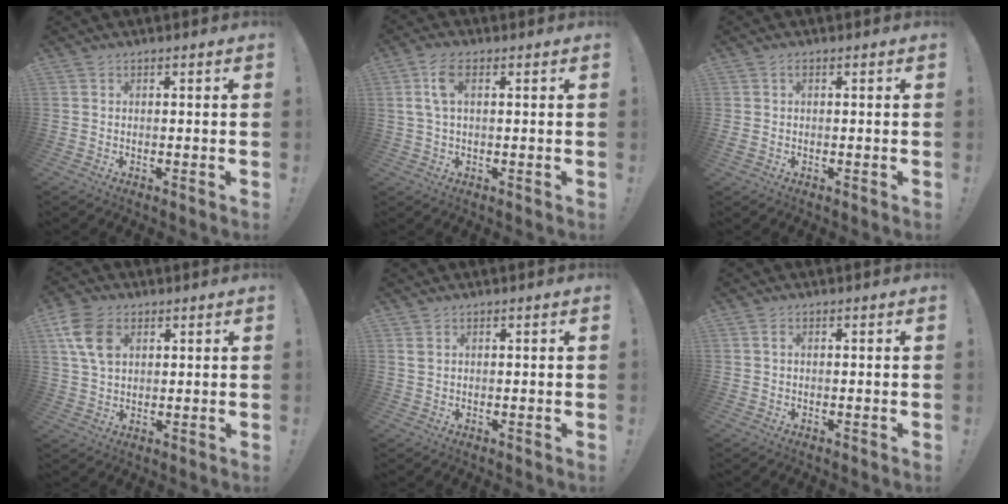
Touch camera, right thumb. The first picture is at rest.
{"total": 5.9, "force": [1.9, 2.5, 5.0], "torque": [-0.099, 0.004, 0.033]}
{"total": 0.9, "force": [-0.1, 0.2, 0.8], "torque": [-0.020, 0.003, -0.003]}
{"total": 10.8, "force": [4.1, 7.3, 6.9], "torque": [-0.129, 0.001, 0.080]}
{"total": 1.5, "force": [0.8, 0.8, 1.0], "torque": [-0.012, -0.002, 0.013]}
{"total": 0.9, "force": [0.2, 0.2, 0.9], "torque": [-0.021, 0.003, 0.005]}